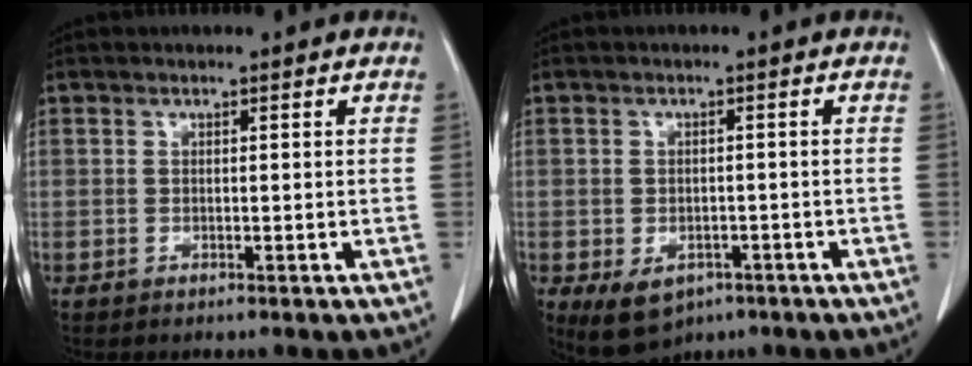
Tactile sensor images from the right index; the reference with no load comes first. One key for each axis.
{"total": 6.5, "fx": -3.5, "fy": 4.5, "fz": 3.2, "tx": -0.050, "ty": -0.002, "tz": -0.040}